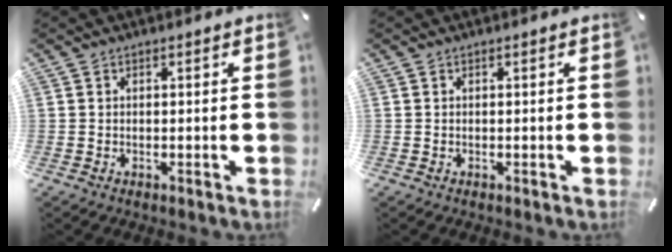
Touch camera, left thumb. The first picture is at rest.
{"total": 0.0}